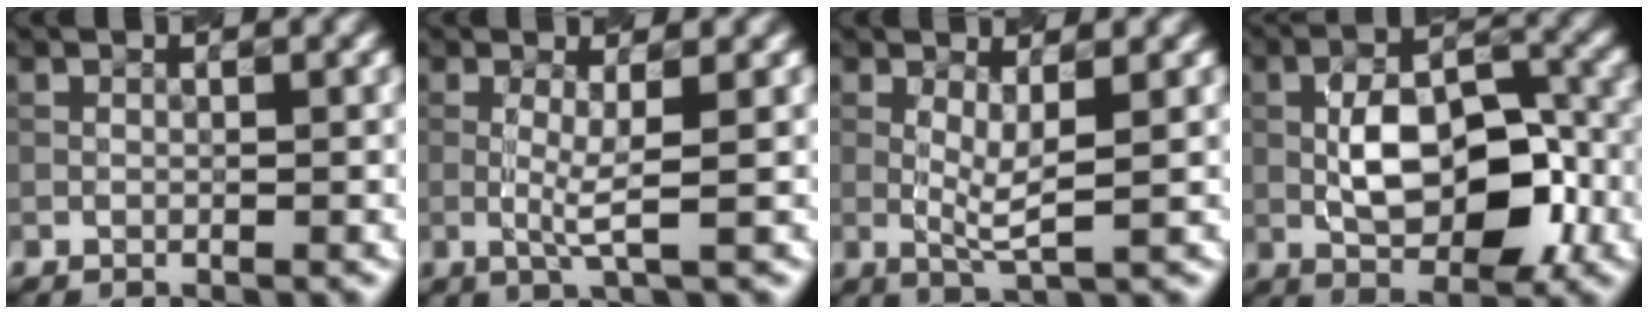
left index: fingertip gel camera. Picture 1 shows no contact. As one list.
[{"total": 2.3, "force": [0.2, 0.2, 2.3], "torque": [-0.051, -0.009, 0.001]}, {"total": 2.6, "force": [0.6, 0.4, 2.5], "torque": [-0.054, -0.010, 0.013]}, {"total": 8.0, "force": [-1.1, 4.1, 6.8], "torque": [-0.112, 0.008, -0.019]}]